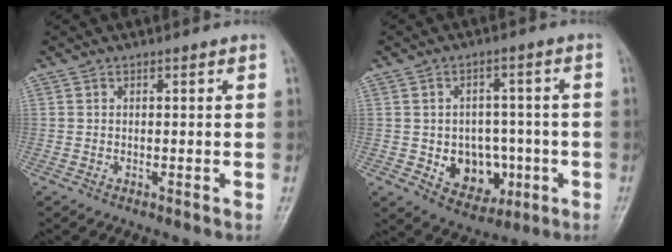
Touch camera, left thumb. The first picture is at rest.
{"total": 9.9, "force": [-2.4, 7.8, 5.6], "torque": [-0.036, 0.018, -0.024]}